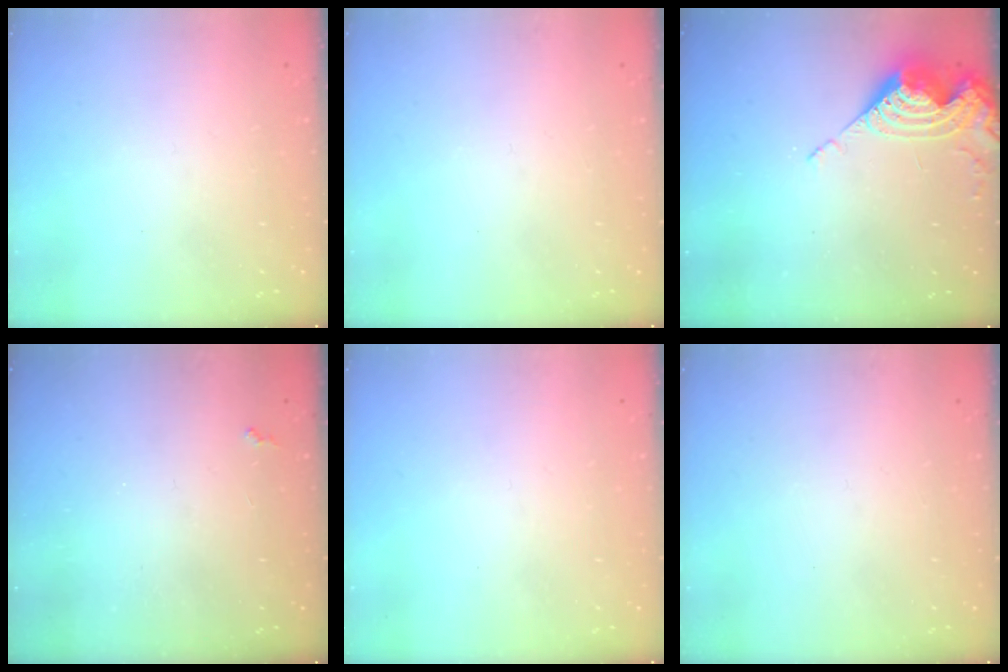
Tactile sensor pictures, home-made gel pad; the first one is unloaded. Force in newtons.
{"total": 0.0}
{"total": 8.9, "press": 8.9, "slide": 0.9}
{"total": 2.3, "press": 2.2, "slide": 0.4}
{"total": 0.0}
{"total": 0.0}